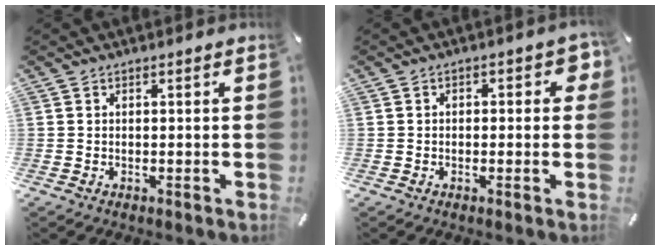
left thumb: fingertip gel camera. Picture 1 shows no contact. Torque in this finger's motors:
{"motor_torque": [0.06, -0.33, 0.08, 0.21, -0.05]}